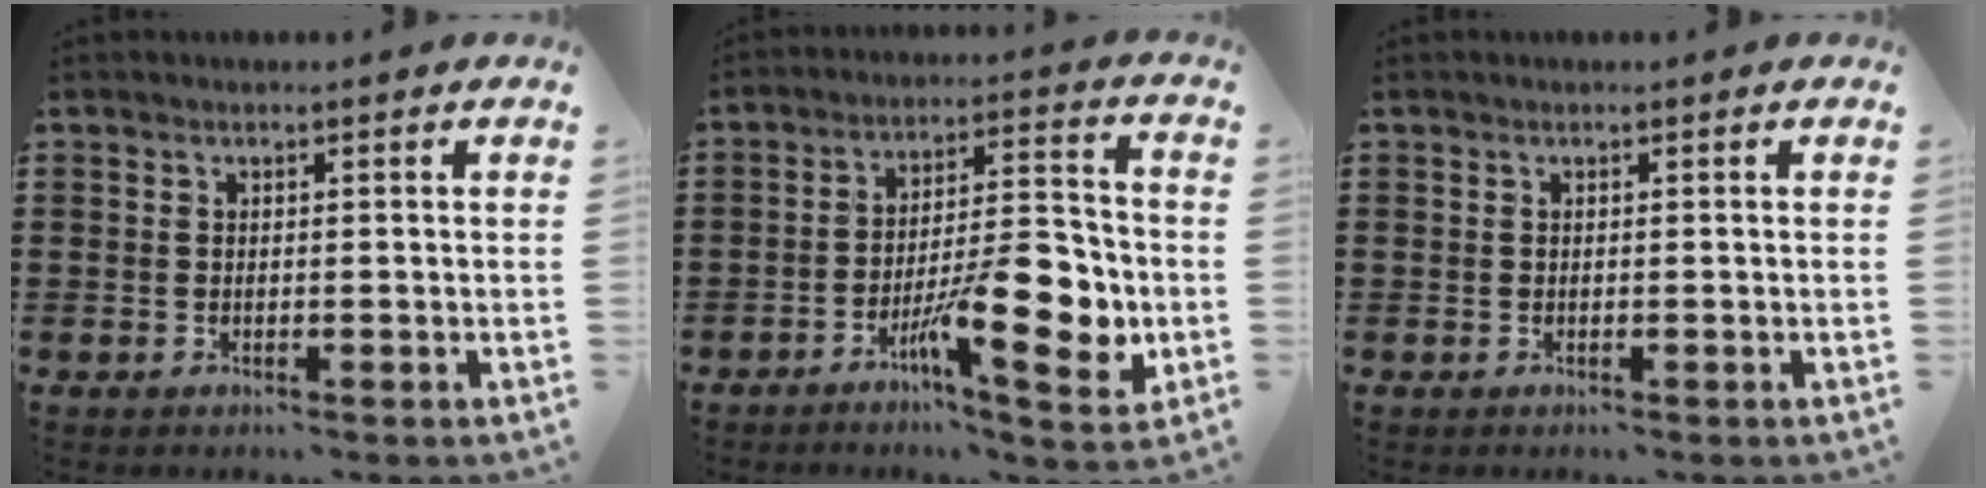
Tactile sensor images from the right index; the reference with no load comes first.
{"total": 13.6, "force": [-5.3, 4.1, 11.9], "torque": [-0.180, 0.007, -0.085]}
{"total": 0.0}